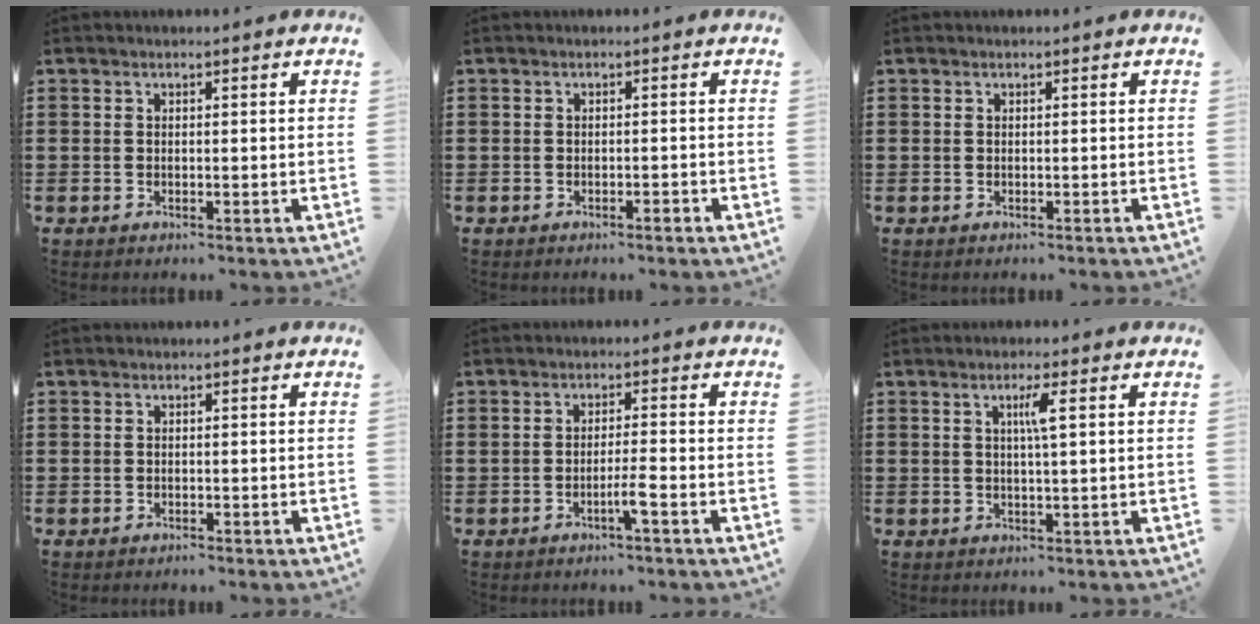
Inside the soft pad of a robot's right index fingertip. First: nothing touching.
{"total": 0.8, "force": [-0.7, 0.0, 0.5], "torque": [-0.011, -0.004, -0.012]}
{"total": 0.0}
{"total": 0.7, "force": [-0.5, 0.5, -0.2], "torque": [0.002, 0.004, -0.013]}
{"total": 3.4, "force": [-1.5, -0.4, 3.0], "torque": [-0.058, -0.010, -0.032]}
{"total": 2.7, "force": [0.7, -0.2, 2.6], "torque": [-0.052, -0.002, 0.007]}